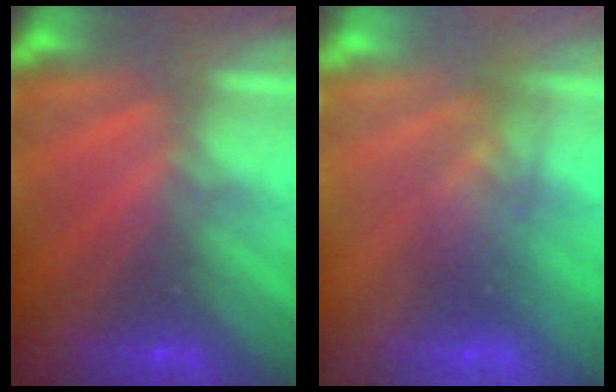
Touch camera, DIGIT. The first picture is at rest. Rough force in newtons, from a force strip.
{"total": 2.8}